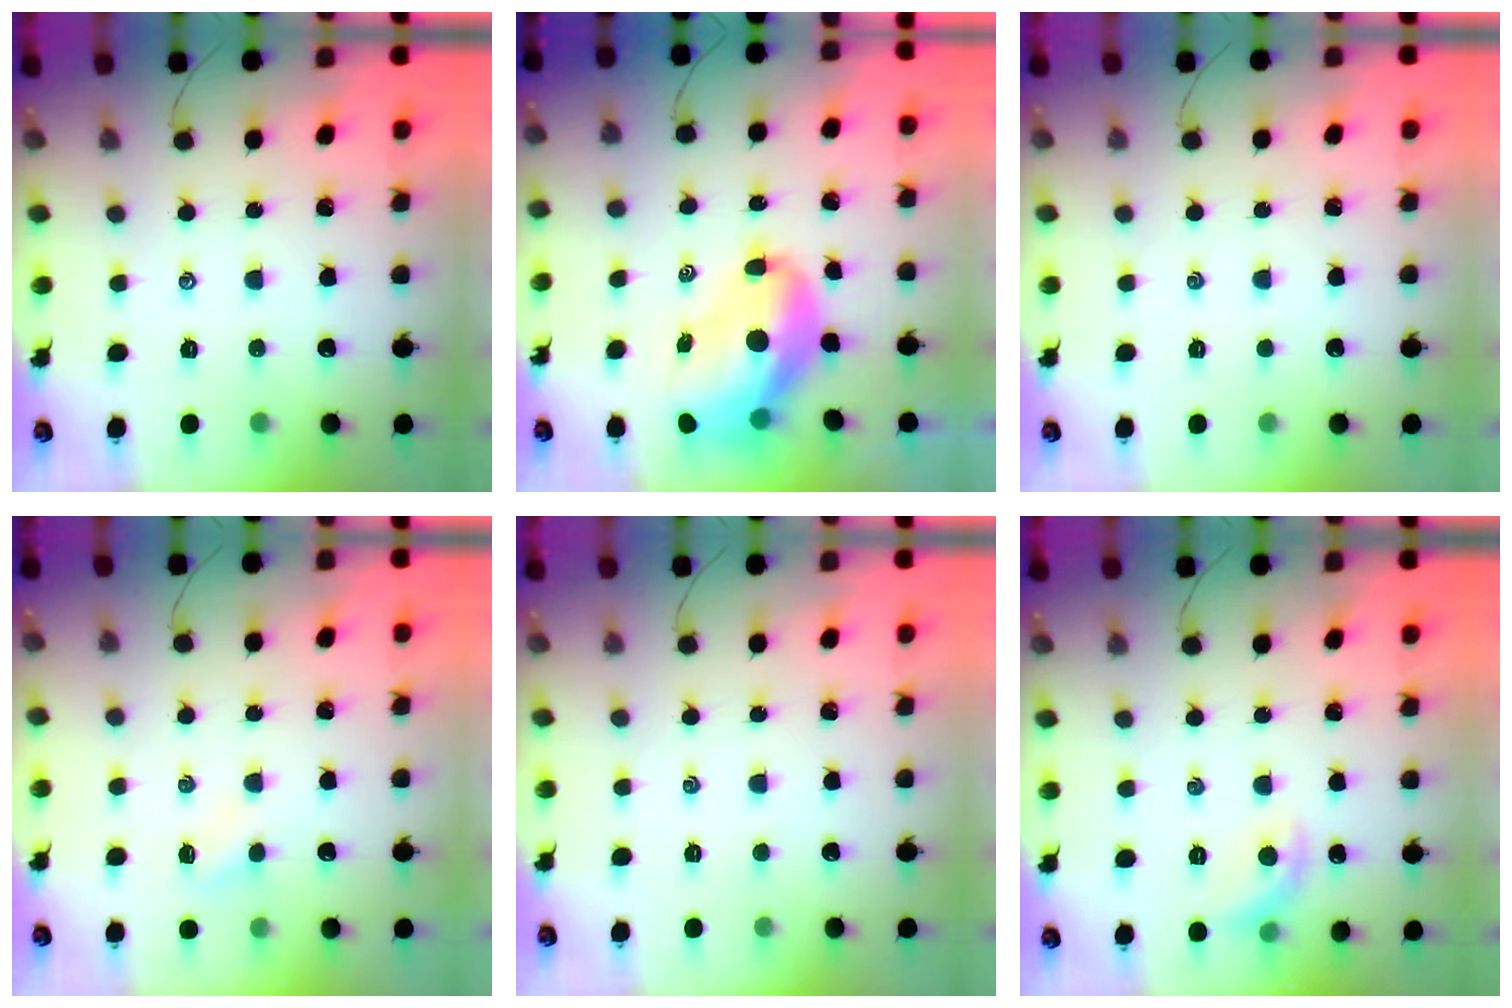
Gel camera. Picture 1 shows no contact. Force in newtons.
{"total": 12.1, "press": 11.7, "slide": 3.2}
{"total": 0.0}
{"total": 2.6, "press": 2.5, "slide": 0.9}
{"total": 0.0}
{"total": 6.5, "press": 6.4, "slide": 0.8}